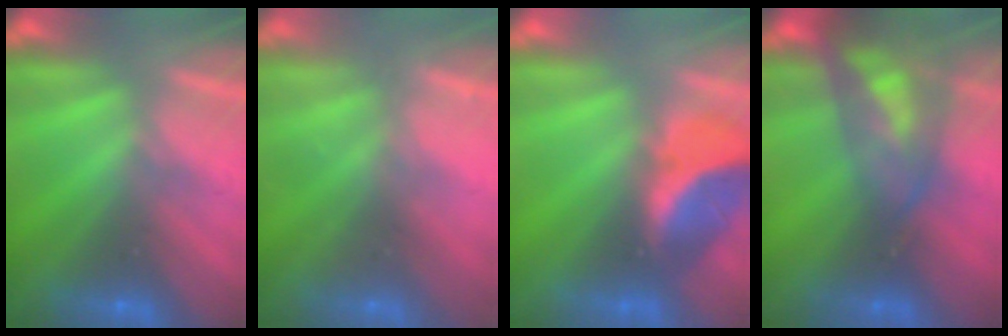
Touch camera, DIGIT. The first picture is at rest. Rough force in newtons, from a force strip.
{"total": 2.2}
{"total": 2.6}
{"total": 7.5}